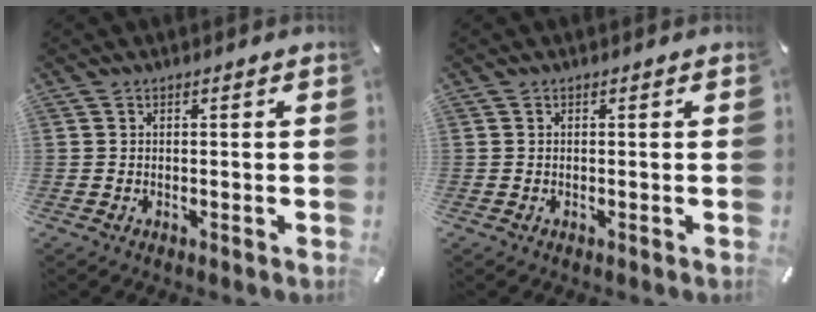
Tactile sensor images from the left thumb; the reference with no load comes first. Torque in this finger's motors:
{"motor_torque": [-0.02, 0.02, -0.01, 0.01, 0.00]}